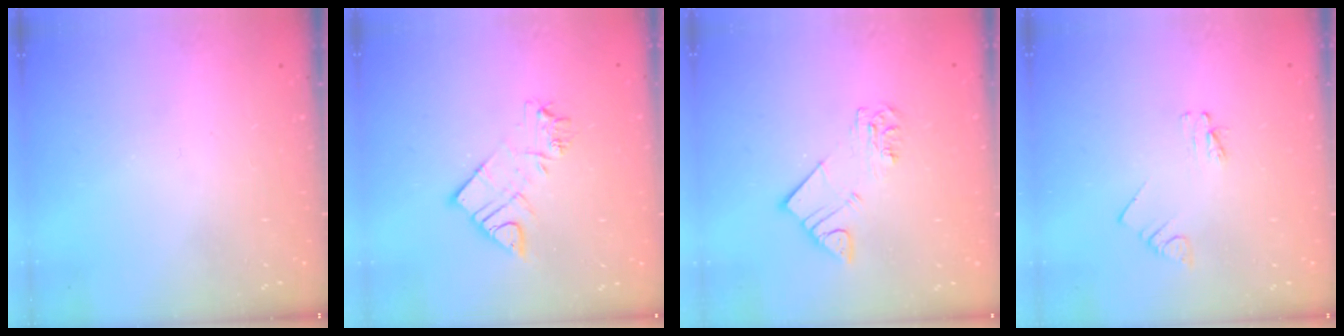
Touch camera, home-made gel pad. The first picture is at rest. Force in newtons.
{"total": 10.5, "press": 10.5, "slide": 1.0}
{"total": 5.9, "press": 5.9, "slide": 0.4}
{"total": 1.6, "press": 1.6, "slide": 0.2}